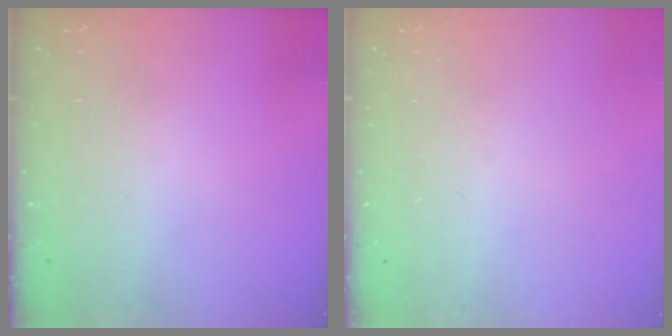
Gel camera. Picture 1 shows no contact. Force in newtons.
{"total": 0.0}